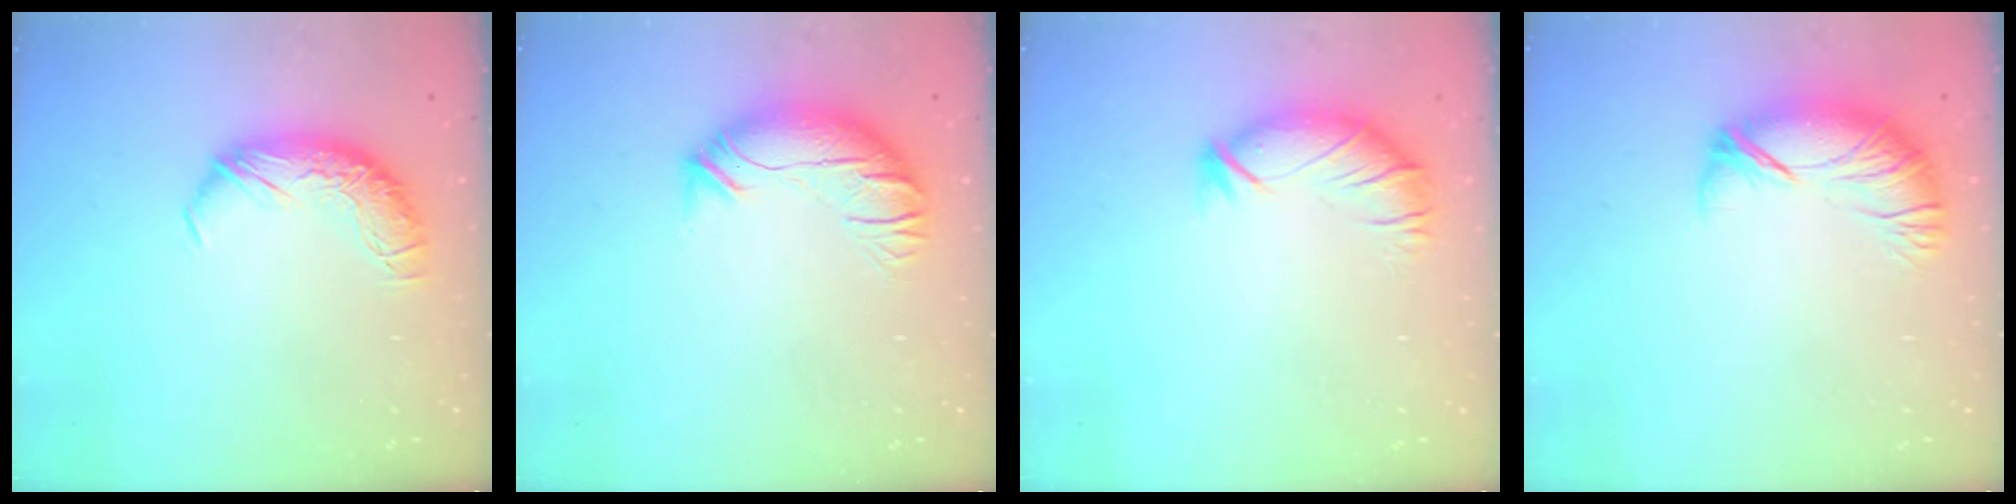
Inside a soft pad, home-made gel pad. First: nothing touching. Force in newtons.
{"total": 2.5, "press": 0.8, "slide": 2.4}
{"total": 2.9, "press": 2.3, "slide": 1.7}
{"total": 2.8, "press": 1.9, "slide": 2.0}